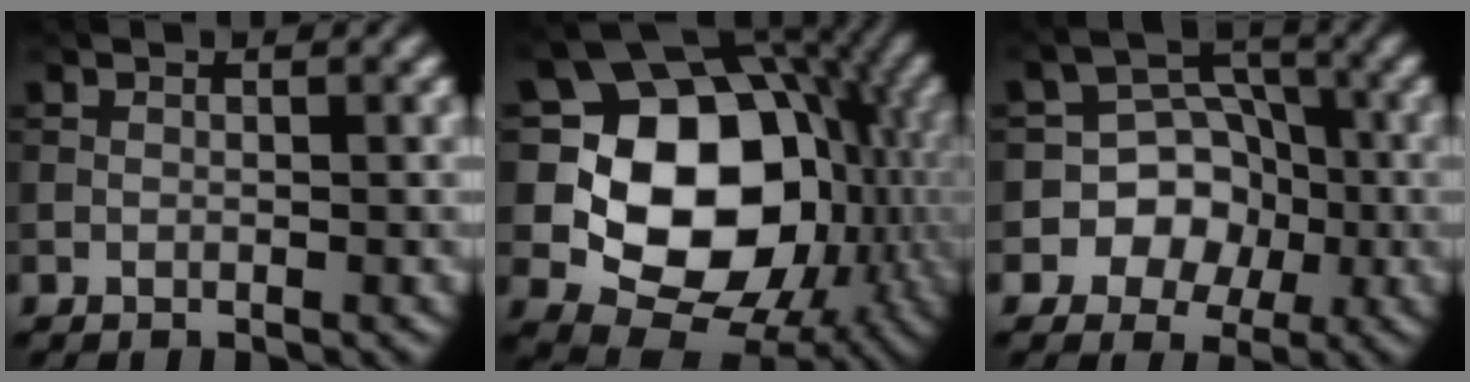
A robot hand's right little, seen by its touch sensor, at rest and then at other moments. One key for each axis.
{"total": 15.3, "fx": -0.4, "fy": 11.7, "fz": 9.8, "tx": -0.140, "ty": -0.004, "tz": -0.021}
{"total": 8.3, "fx": -2.9, "fy": 7.4, "fz": 2.3, "tx": -0.013, "ty": 0.011, "tz": -0.075}